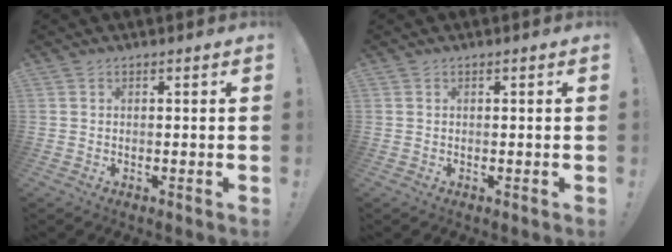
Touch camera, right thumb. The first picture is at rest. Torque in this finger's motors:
{"motor_torque": [0.10, 0.03, 0.31, -0.23, 0.13]}